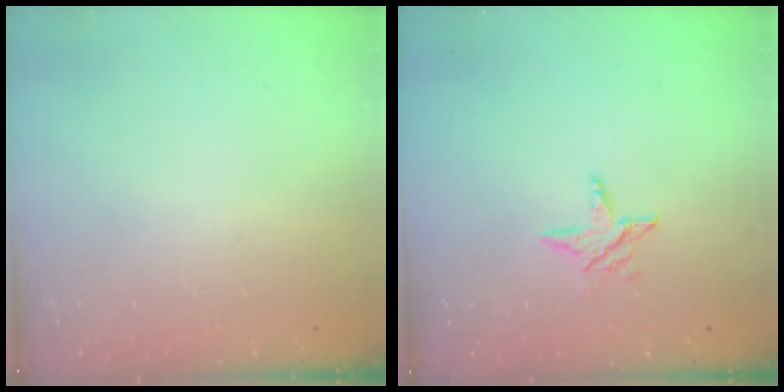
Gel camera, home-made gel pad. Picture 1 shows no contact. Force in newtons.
{"total": 5.1, "press": 5.1, "slide": 0.6}